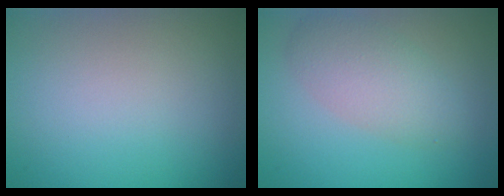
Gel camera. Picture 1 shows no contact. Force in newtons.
{"total": 3.9, "press": 3.9, "slide": 0.1}